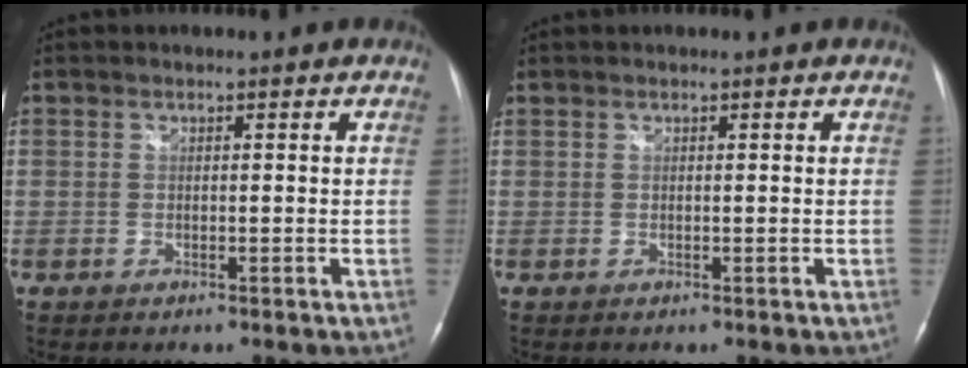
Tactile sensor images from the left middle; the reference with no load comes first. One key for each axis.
{"total": 0.0}